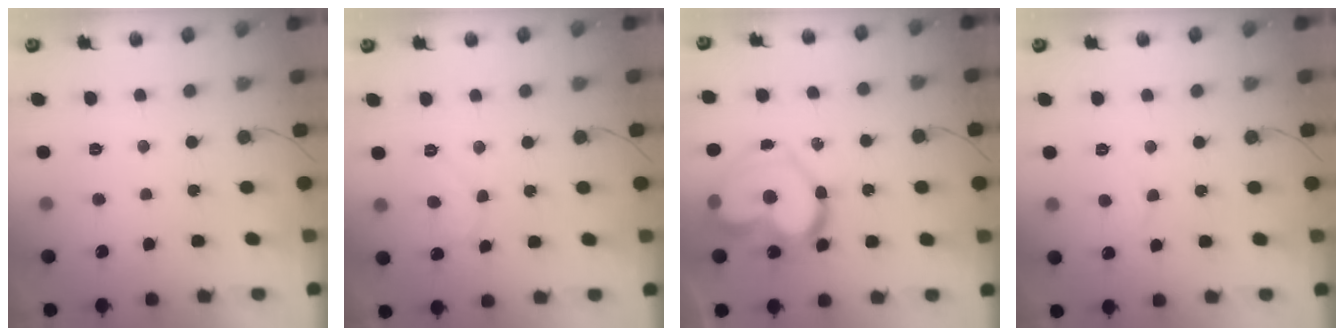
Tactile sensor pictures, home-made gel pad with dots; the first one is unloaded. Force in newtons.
{"total": 8.0, "press": 8.0, "slide": 0.5}
{"total": 20.0, "press": 19.9, "slide": 2.0}
{"total": 3.9, "press": 3.8, "slide": 0.4}